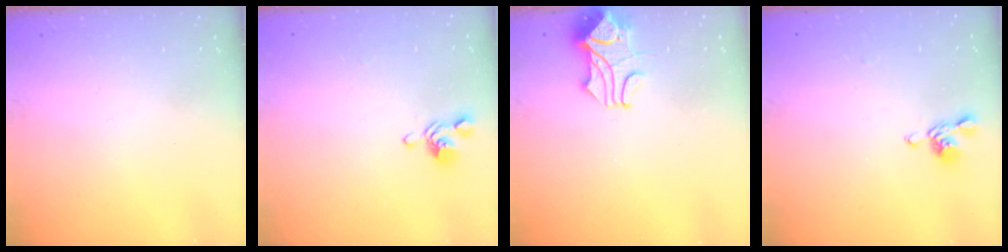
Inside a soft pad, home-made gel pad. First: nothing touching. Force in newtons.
{"total": 1.1, "press": 0.8, "slide": 0.7}
{"total": 1.8, "press": 1.4, "slide": 1.2}
{"total": 3.8, "press": 3.8, "slide": 0.6}